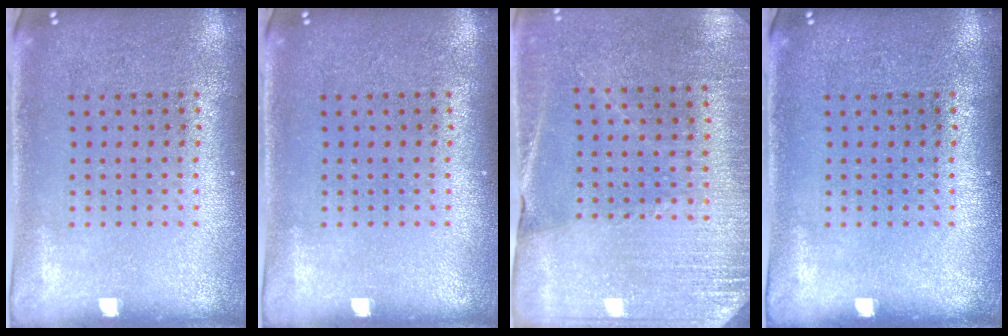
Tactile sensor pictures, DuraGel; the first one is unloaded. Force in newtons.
{"total": 0.0}
{"total": 2.7, "press": 2.7, "slide": 0.6}
{"total": 0.0}